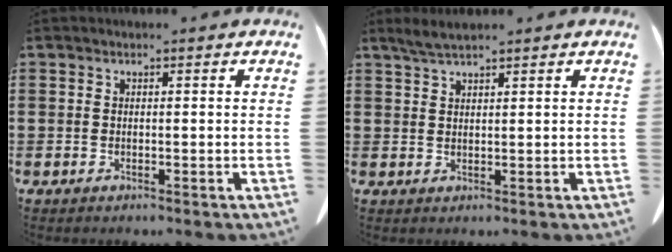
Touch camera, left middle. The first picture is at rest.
{"total": 2.2, "force": [1.8, 0.2, 1.3], "torque": [-0.029, 0.002, 0.034]}